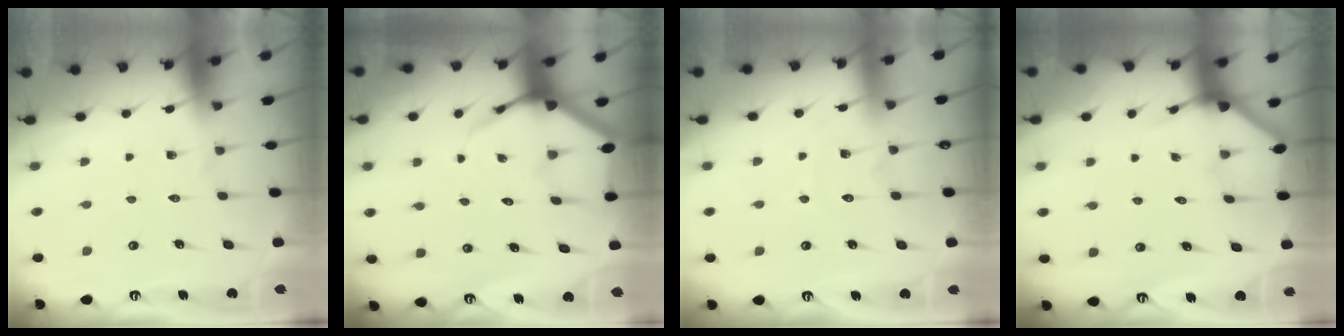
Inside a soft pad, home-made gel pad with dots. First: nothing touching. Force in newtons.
{"total": 4.7, "press": 4.7, "slide": 0.6}
{"total": 2.7, "press": 2.7, "slide": 0.4}
{"total": 2.3, "press": 2.3, "slide": 0.2}